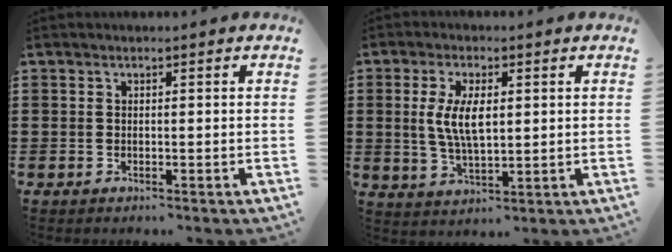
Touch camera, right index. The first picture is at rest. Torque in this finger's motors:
{"motor_torque": [0.59, -0.23, 0.30, 0.13]}